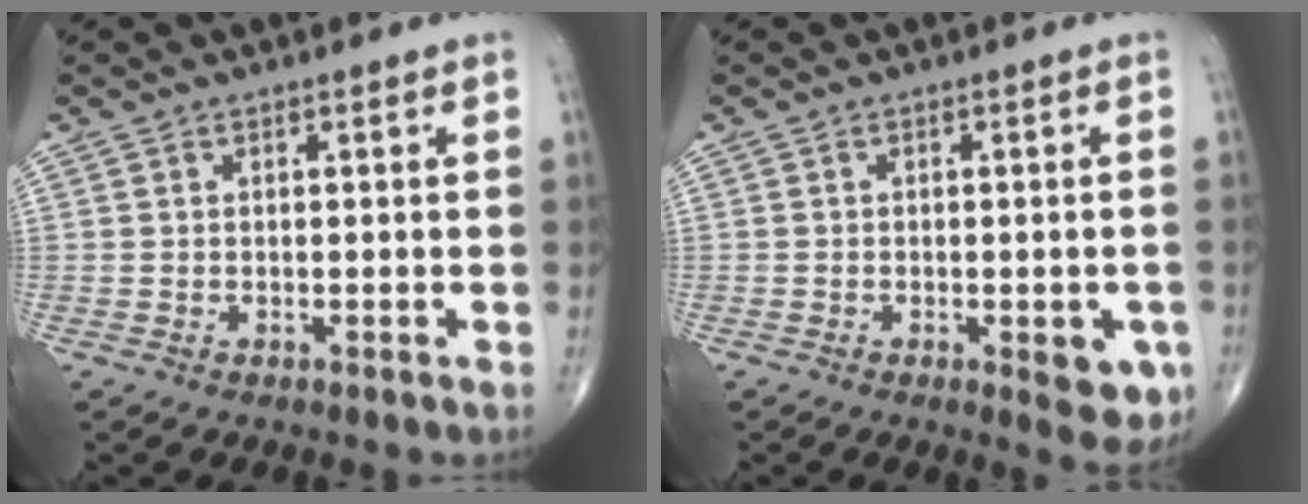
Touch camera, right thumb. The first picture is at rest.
{"total": 6.1, "force": [-2.1, 2.4, 5.2], "torque": [-0.045, -0.003, -0.021]}